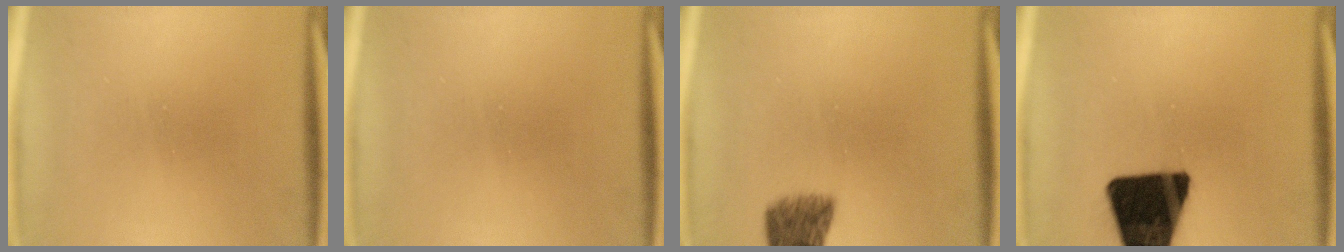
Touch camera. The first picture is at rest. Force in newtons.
{"total": 0.0}
{"total": 6.0}
{"total": 19.9}